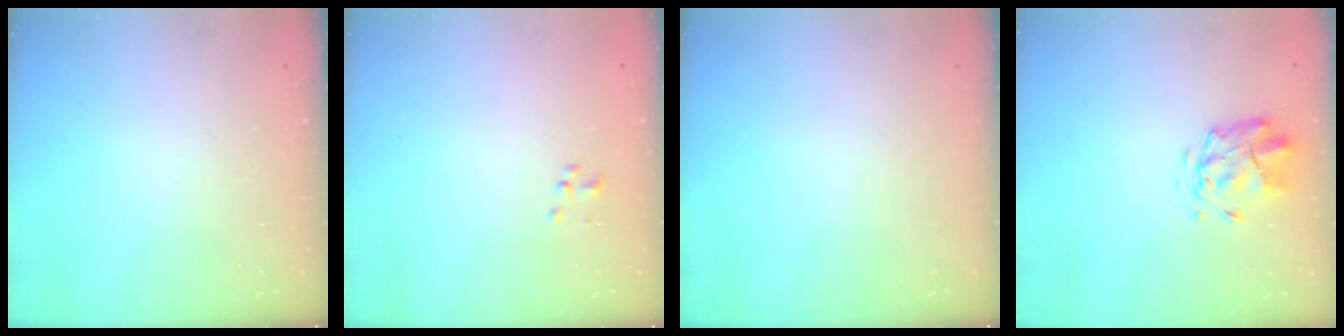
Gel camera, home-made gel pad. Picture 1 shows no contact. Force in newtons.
{"total": 1.2, "press": 1.2, "slide": 0.3}
{"total": 0.0}
{"total": 2.9, "press": 2.6, "slide": 1.3}